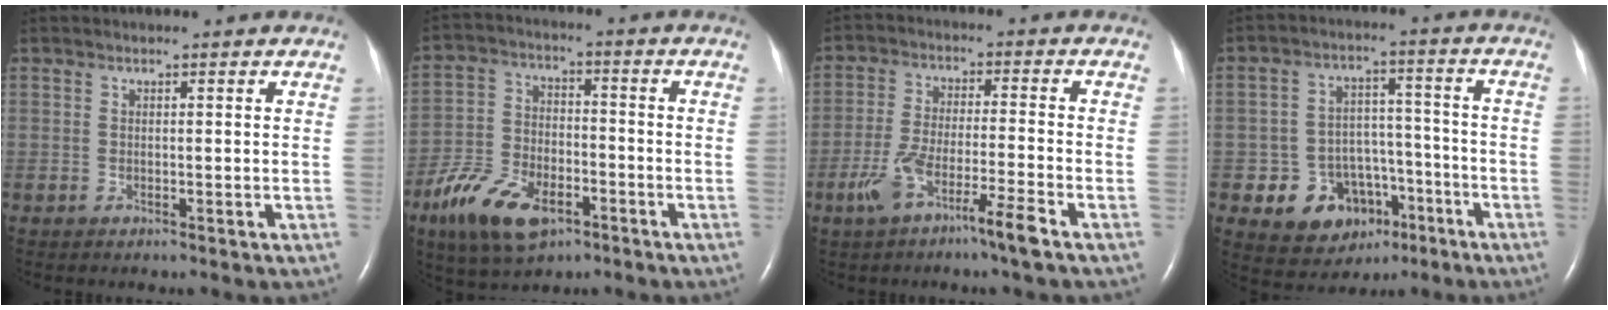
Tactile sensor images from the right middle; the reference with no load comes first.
{"total": 12.3, "force": [-6.9, 6.1, 8.2], "torque": [-0.172, -0.003, -0.121]}
{"total": 7.9, "force": [-4.9, -0.1, 6.3], "torque": [-0.127, -0.007, -0.091]}
{"total": 10.0, "force": [-4.6, 8.1, 3.6], "torque": [-0.054, 0.032, -0.057]}